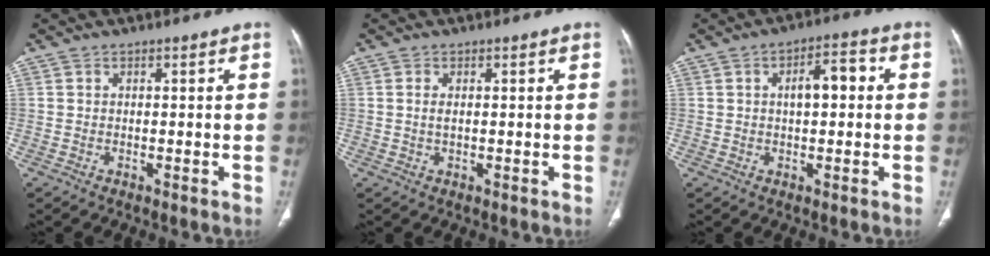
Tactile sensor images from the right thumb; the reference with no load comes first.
{"total": 1.4, "force": [0.2, 0.6, 1.2], "torque": [-0.029, 0.000, 0.006]}
{"total": 6.3, "force": [0.8, 3.0, 5.5], "torque": [-0.078, 0.020, 0.005]}